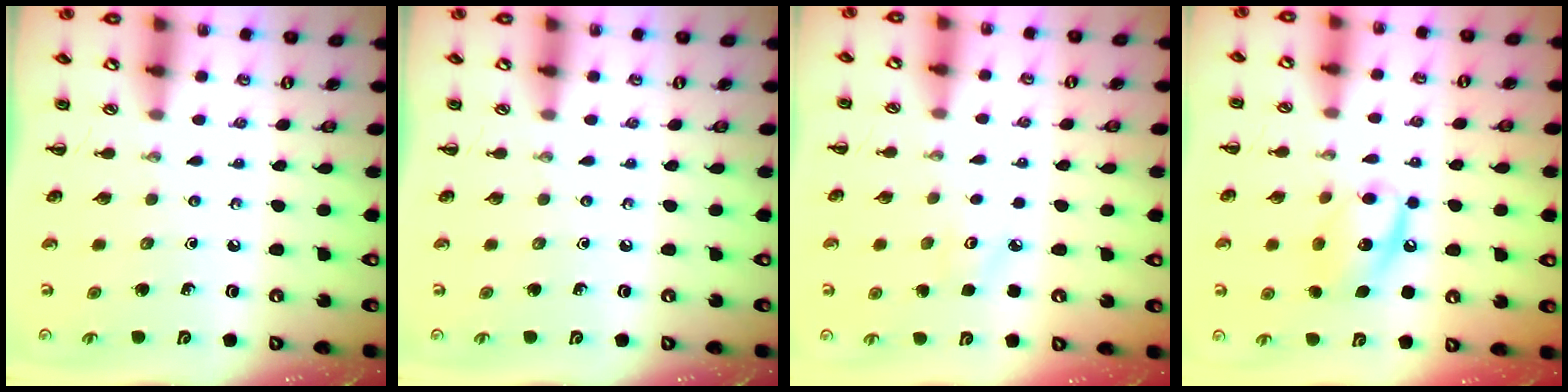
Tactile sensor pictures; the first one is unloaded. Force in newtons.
{"total": 0.0}
{"total": 2.7, "press": 2.6, "slide": 0.7}
{"total": 12.0, "press": 11.9, "slide": 1.8}